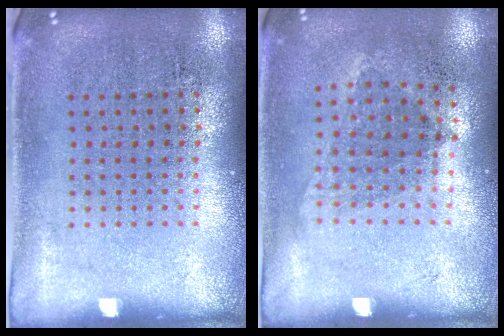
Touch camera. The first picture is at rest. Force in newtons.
{"total": 0.9, "press": 0.7, "slide": 0.6}